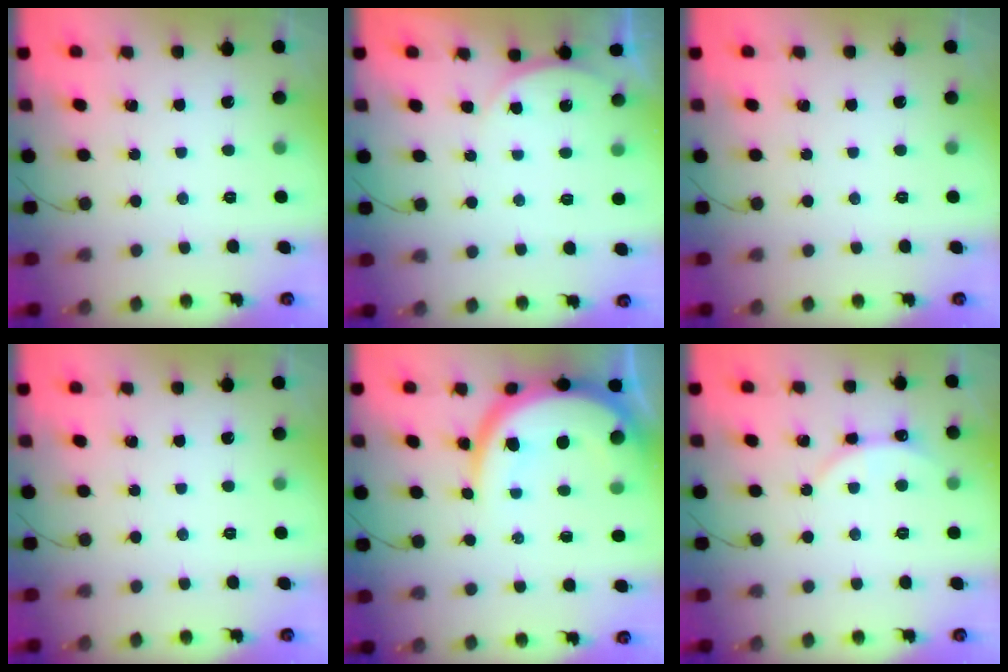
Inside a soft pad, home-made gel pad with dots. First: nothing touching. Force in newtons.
{"total": 3.1, "press": 3.1, "slide": 0.3}
{"total": 0.0}
{"total": 0.0}
{"total": 13.7, "press": 13.6, "slide": 1.4}
{"total": 2.9, "press": 2.9, "slide": 0.3}